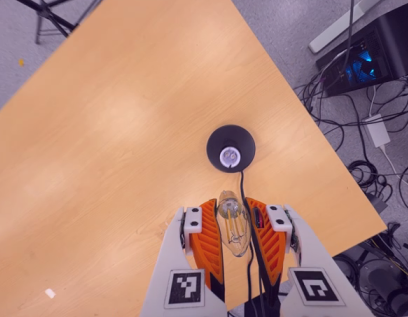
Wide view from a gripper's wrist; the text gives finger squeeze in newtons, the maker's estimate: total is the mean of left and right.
{"total": 22.1, "left": 23.7, "right": 20.4}